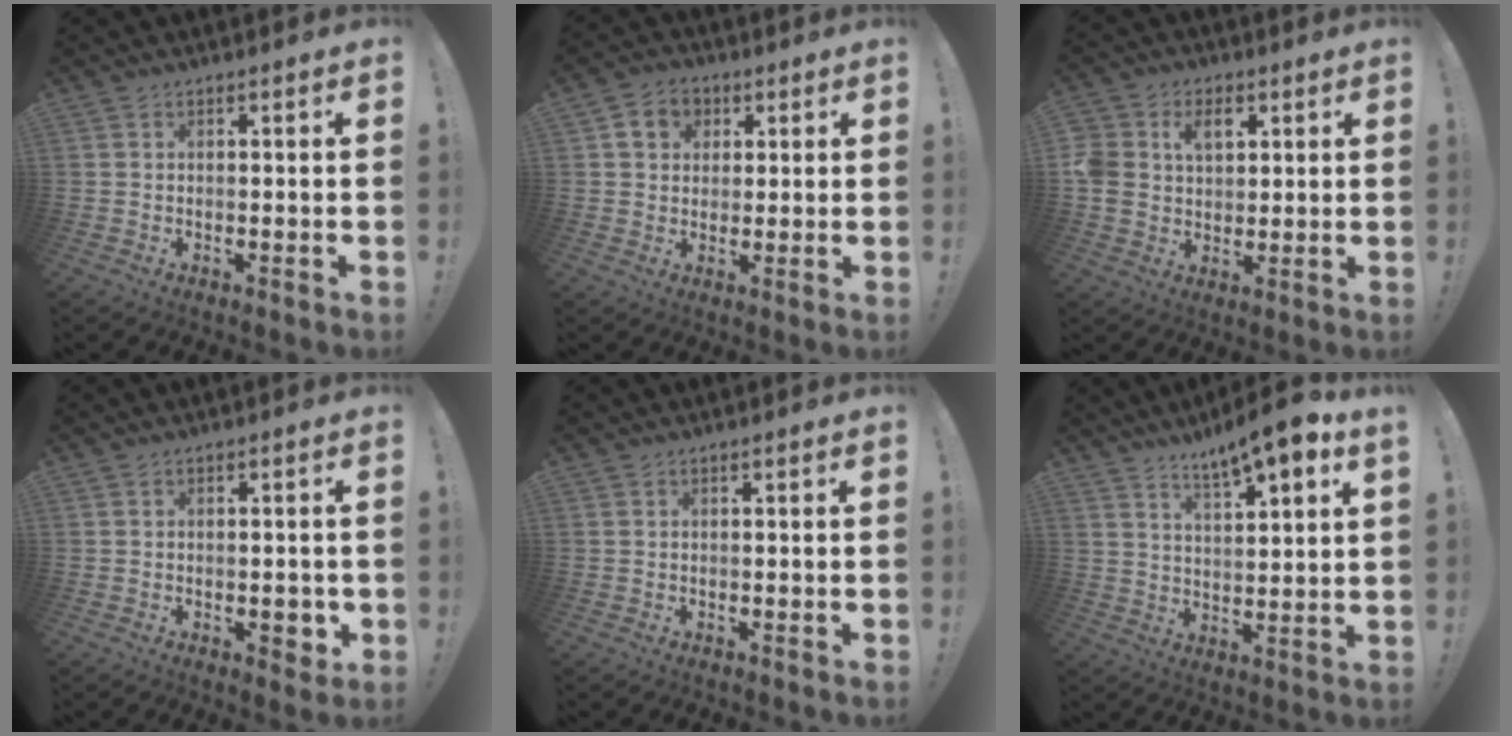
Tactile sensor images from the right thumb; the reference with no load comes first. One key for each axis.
{"total": 7.5, "fx": 2.7, "fy": 6.3, "fz": 3.1, "tx": -0.046, "ty": 0.000, "tz": 0.055}
{"total": 9.1, "fx": 3.1, "fy": 7.3, "fz": 4.4, "tx": -0.083, "ty": -0.003, "tz": 0.060}
{"total": 3.3, "fx": -0.7, "fy": 2.1, "fz": 2.4, "tx": -0.024, "ty": 0.003, "tz": -0.011}
{"total": 0.0}
{"total": 9.8, "fx": 7.4, "fy": 1.0, "fz": 6.3, "tx": -0.102, "ty": -0.048, "tz": 0.123}